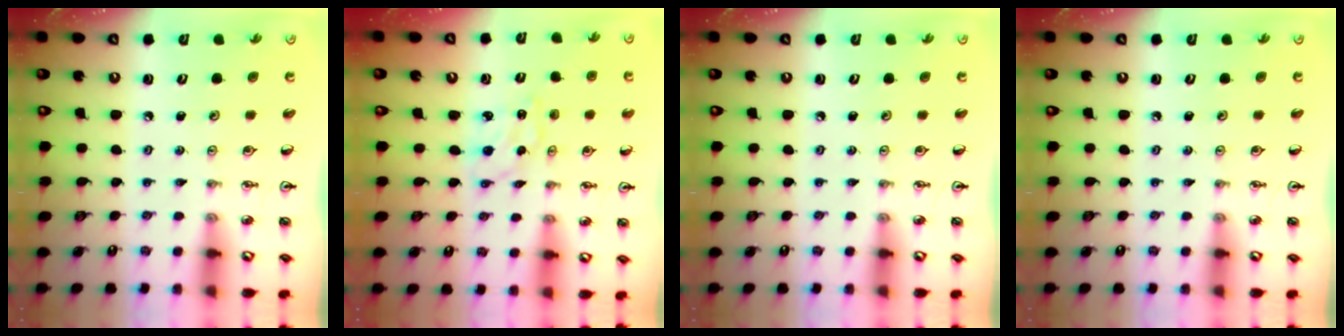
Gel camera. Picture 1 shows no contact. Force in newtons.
{"total": 2.0, "press": 2.0, "slide": 0.2}
{"total": 0.0}
{"total": 0.0}